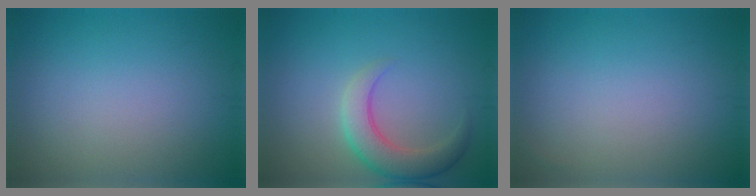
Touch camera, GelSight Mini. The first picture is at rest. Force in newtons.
{"total": 4.0, "press": 3.9, "slide": 0.3}
{"total": 0.0}